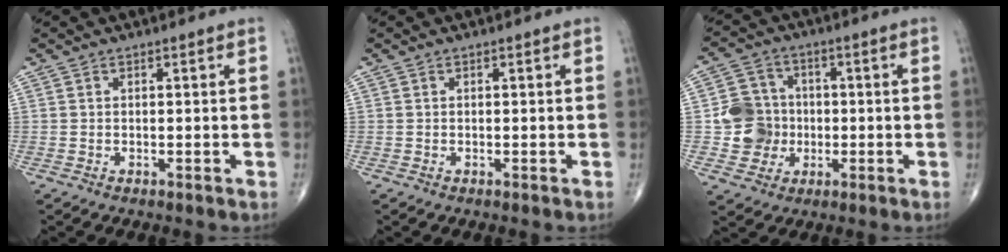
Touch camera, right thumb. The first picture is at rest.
{"total": 0.0}
{"total": 8.7, "force": [-0.9, 8.2, 2.6], "torque": [-0.013, 0.013, -0.017]}